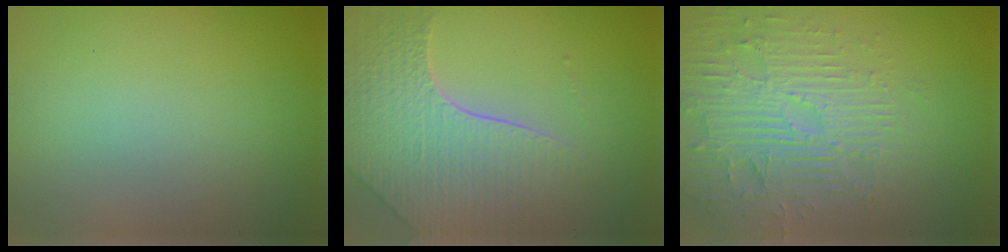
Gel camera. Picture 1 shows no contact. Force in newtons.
{"total": 7.0, "press": 5.6, "slide": 4.2}
{"total": 4.6, "press": 4.2, "slide": 1.9}